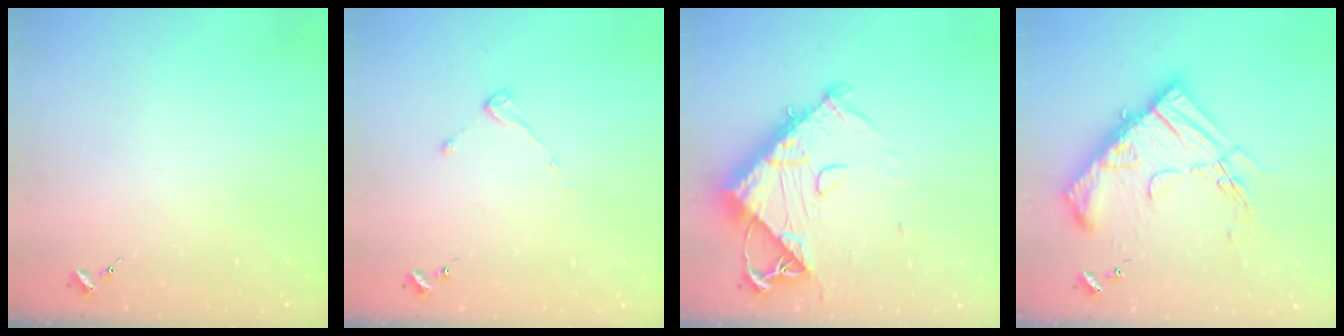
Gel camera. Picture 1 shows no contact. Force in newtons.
{"total": 2.6, "press": 2.5, "slide": 0.4}
{"total": 12.5, "press": 12.5, "slide": 1.3}
{"total": 19.9, "press": 19.8, "slide": 2.0}